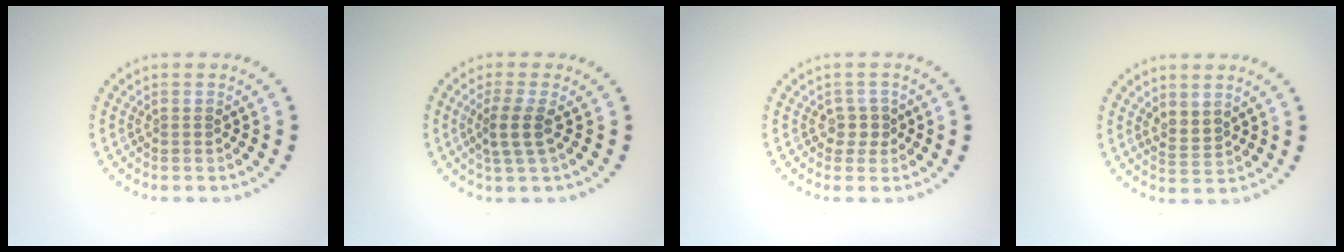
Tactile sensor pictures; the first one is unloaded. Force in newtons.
{"total": 2.2, "press": 1.8, "slide": 1.3}
{"total": 1.5, "press": 1.1, "slide": 1.0}
{"total": 1.6, "press": 1.3, "slide": 1.0}